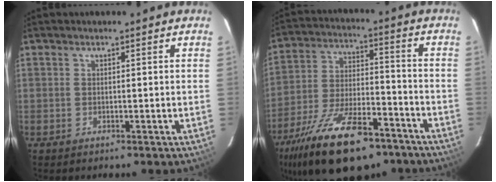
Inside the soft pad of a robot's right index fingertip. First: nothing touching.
{"total": 23.0, "force": [-15.6, 8.9, 14.3], "torque": [-0.275, -0.034, -0.246]}